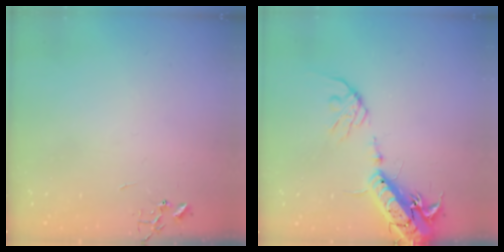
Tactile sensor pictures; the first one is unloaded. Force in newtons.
{"total": 18.1, "press": 17.7, "slide": 3.8}